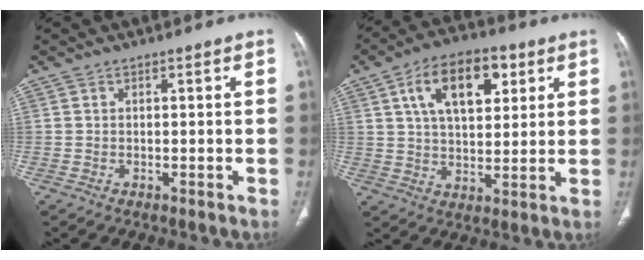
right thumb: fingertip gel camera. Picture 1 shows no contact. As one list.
[{"total": 14.7, "force": [5.8, 8.0, 10.9], "torque": [-0.152, -0.006, 0.097]}]